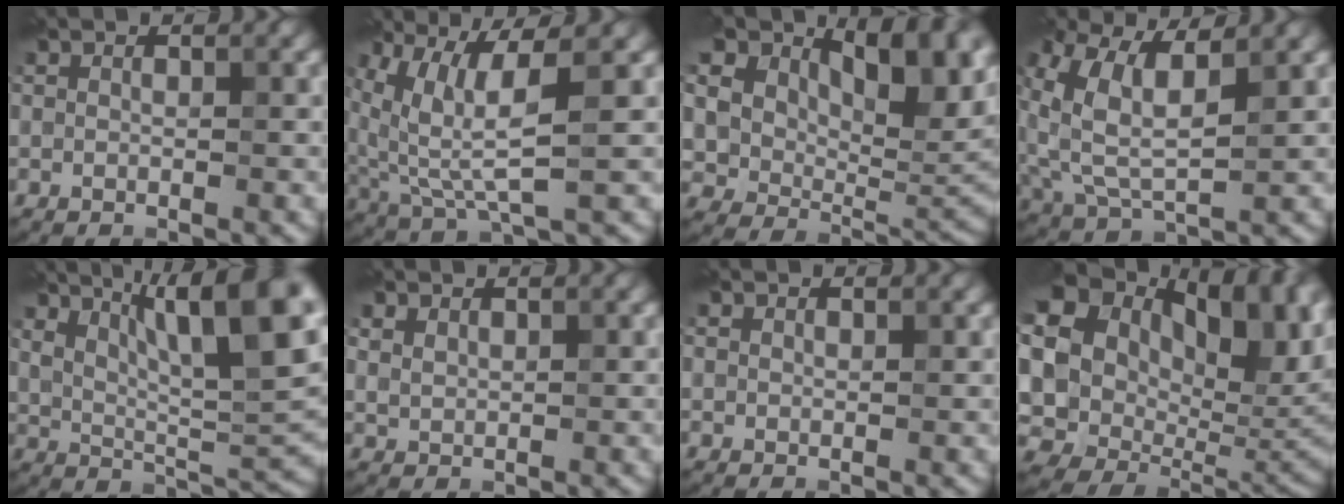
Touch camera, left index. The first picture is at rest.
{"total": 6.7, "force": [2.2, 1.6, 6.1], "torque": [-0.148, -0.007, 0.051]}
{"total": 16.2, "force": [7.7, 9.2, 10.8], "torque": [-0.177, 0.041, 0.131]}
{"total": 7.0, "force": [2.2, 3.4, 5.6], "torque": [-0.147, 0.004, 0.043]}
{"total": 12.2, "force": [6.2, 3.6, 9.9], "torque": [-0.148, 0.014, 0.103]}
{"total": 1.7, "force": [1.1, 1.1, 0.7], "torque": [-0.028, 0.002, 0.033]}
{"total": 0.9, "force": [0.5, 0.7, 0.2], "torque": [-0.004, -0.002, 0.010]}
{"total": 21.6, "force": [6.6, 15.9, 13.0], "torque": [-0.285, 0.016, 0.152]}